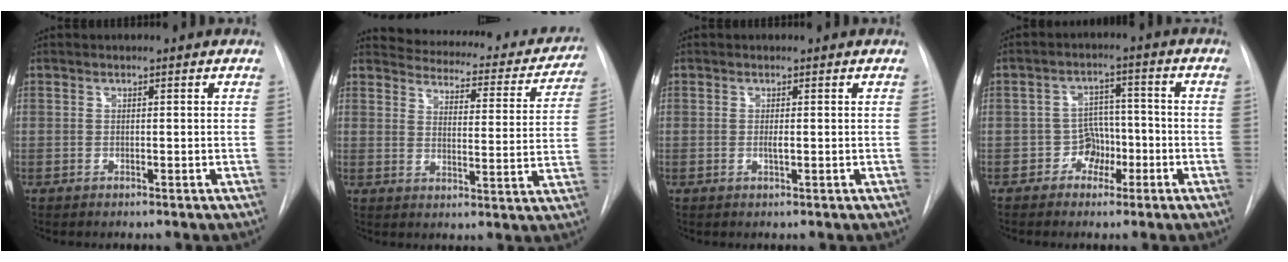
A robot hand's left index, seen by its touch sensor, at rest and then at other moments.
{"total": 19.7, "force": [18.0, 5.9, 5.3], "torque": [-0.061, -0.042, 0.205]}
{"total": 1.0, "force": [-0.8, 0.1, 0.5], "torque": [-0.012, -0.009, -0.011]}
{"total": 4.9, "force": [-2.9, 3.7, 1.3], "torque": [-0.012, 0.010, -0.045]}